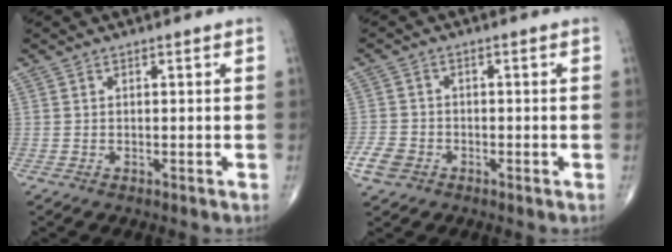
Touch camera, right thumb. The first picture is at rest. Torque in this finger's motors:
{"motor_torque": [0.52, 0.41, 0.10, -0.50, 0.11]}